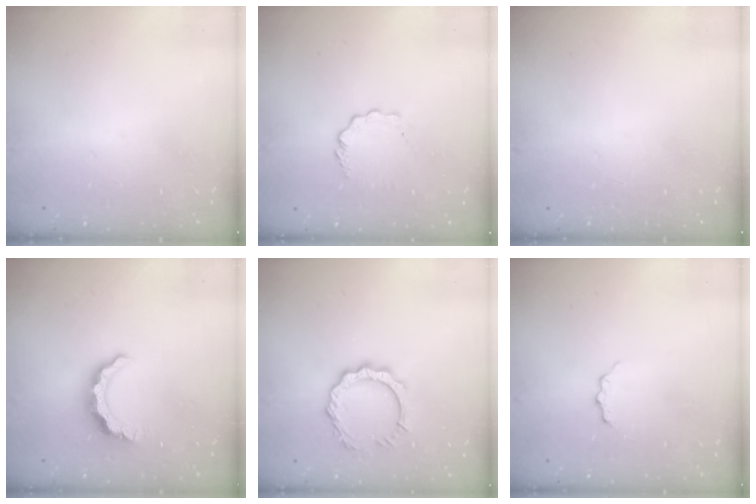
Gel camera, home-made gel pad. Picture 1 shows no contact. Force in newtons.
{"total": 3.3, "press": 3.3, "slide": 0.3}
{"total": 0.0}
{"total": 7.2, "press": 7.1, "slide": 0.8}
{"total": 9.1, "press": 9.1, "slide": 0.7}
{"total": 3.7, "press": 3.7, "slide": 0.4}